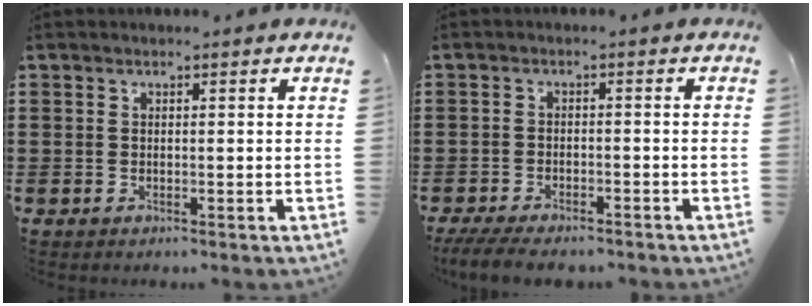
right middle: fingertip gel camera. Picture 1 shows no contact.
{"total": 3.5, "force": [-3.3, 0.6, 1.0], "torque": [-0.031, -0.004, -0.072]}